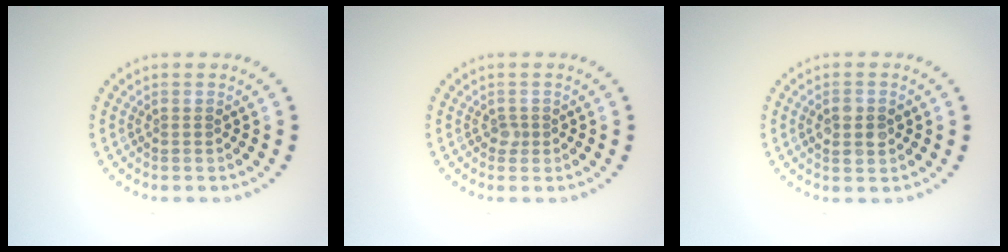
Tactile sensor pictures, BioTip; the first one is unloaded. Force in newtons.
{"total": 0.8, "press": 0.6, "slide": 0.6}
{"total": 2.8, "press": 2.8, "slide": 0.1}